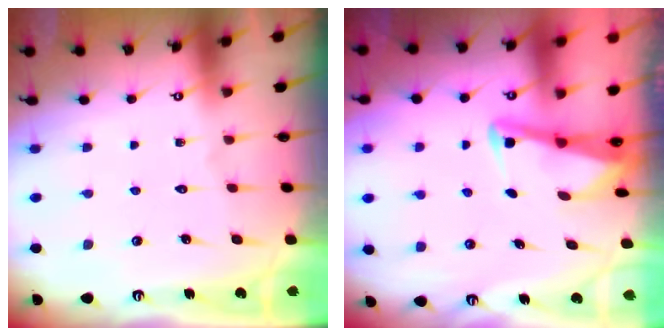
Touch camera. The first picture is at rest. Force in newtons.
{"total": 2.9, "press": 2.8, "slide": 0.4}